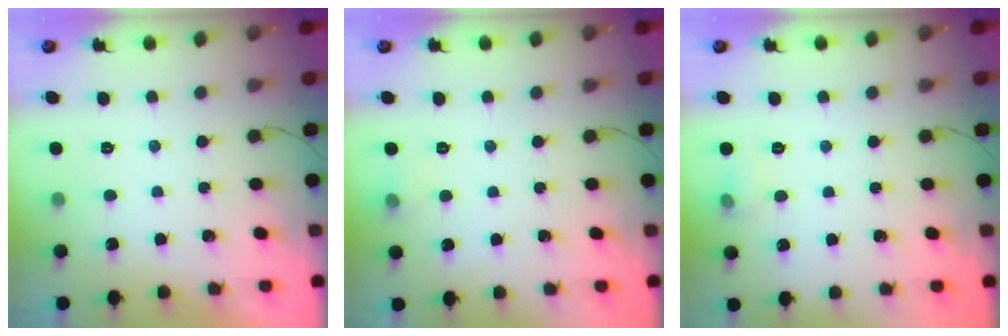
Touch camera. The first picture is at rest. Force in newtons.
{"total": 8.0, "press": 4.0, "slide": 7.0}
{"total": 4.5, "press": 4.2, "slide": 1.6}